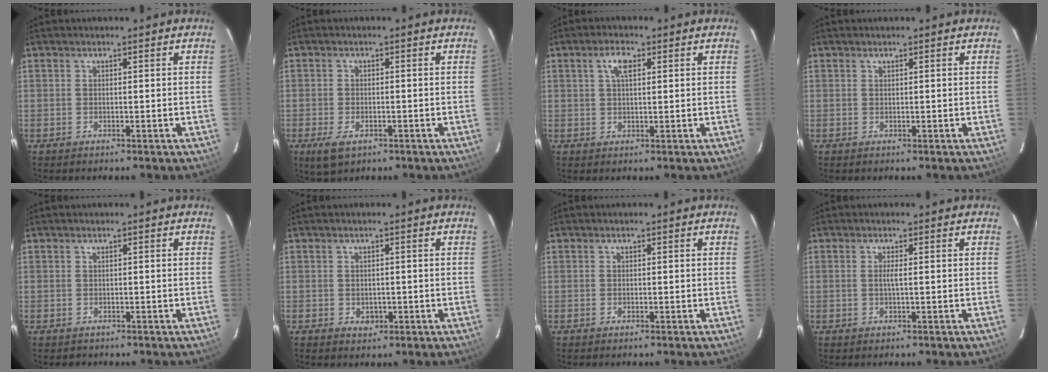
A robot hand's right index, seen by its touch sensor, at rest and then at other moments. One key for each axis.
{"total": 4.5, "fx": -2.3, "fy": 2.4, "fz": 3.1, "tx": -0.069, "ty": -0.011, "tz": -0.038}
{"total": 3.5, "fx": 1.3, "fy": 1.4, "fz": 2.9, "tx": -0.056, "ty": 0.009, "tz": 0.024}
{"total": 0.0}
{"total": 0.9, "fx": -0.4, "fy": 0.8, "fz": -0.1, "tx": 0.001, "ty": 0.003, "tz": 0.000}
{"total": 2.0, "fx": -0.4, "fy": 1.8, "fz": 0.8, "tx": -0.011, "ty": 0.000, "tz": 0.001}
{"total": 0.0}
{"total": 1.2, "fx": 0.0, "fy": -0.2, "fz": 1.2, "tx": -0.021, "ty": 0.000, "tz": -0.002}